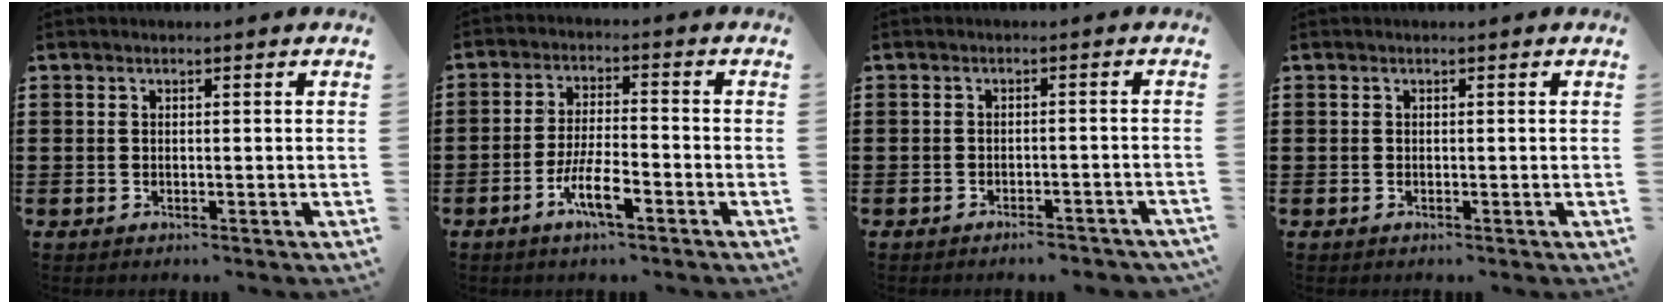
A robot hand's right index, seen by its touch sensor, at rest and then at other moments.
{"total": 6.6, "force": [-3.4, 1.5, 5.4], "torque": [-0.122, -0.011, -0.068]}
{"total": 2.3, "force": [-2.2, 0.1, 0.5], "torque": [-0.011, -0.001, -0.045]}
{"total": 0.0}